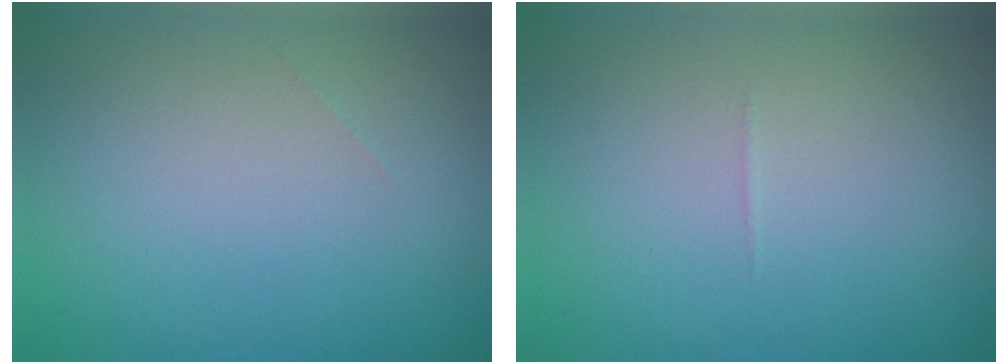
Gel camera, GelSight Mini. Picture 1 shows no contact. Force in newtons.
{"total": 0.0}